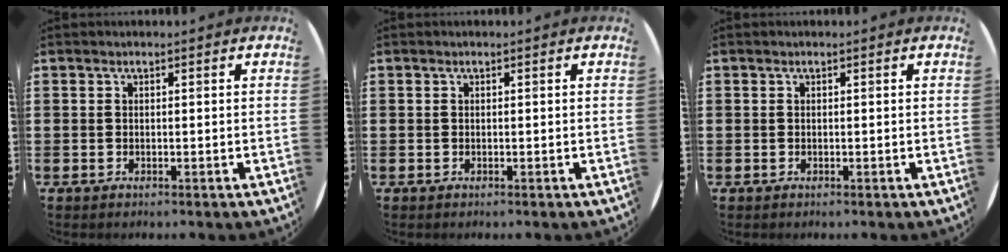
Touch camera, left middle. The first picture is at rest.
{"total": 0.0}
{"total": 0.0}